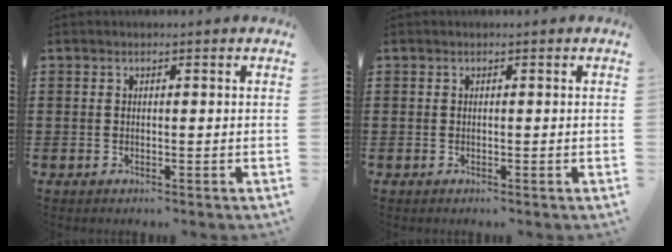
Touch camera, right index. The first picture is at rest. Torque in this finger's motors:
{"motor_torque": [0.00, 0.00, 0.00, 0.00]}